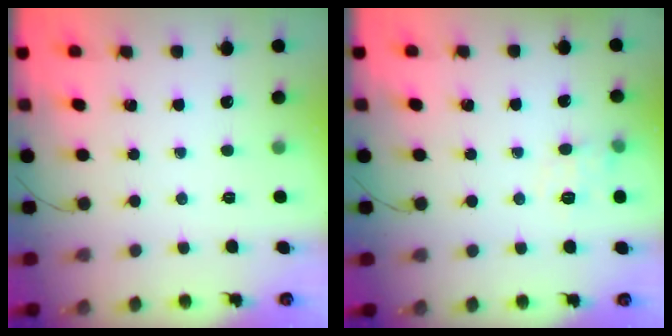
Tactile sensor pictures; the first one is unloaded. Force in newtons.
{"total": 8.0, "press": 7.8, "slide": 1.7}